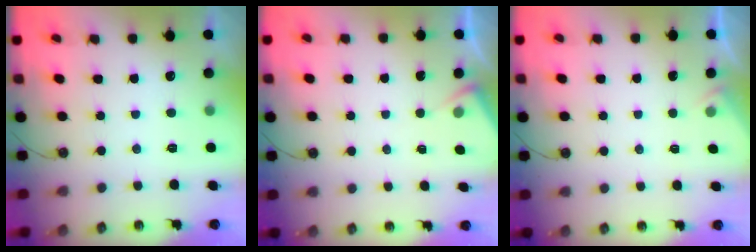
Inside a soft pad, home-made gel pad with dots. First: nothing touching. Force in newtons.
{"total": 3.7, "press": 3.7, "slide": 0.6}
{"total": 2.2, "press": 2.1, "slide": 0.4}